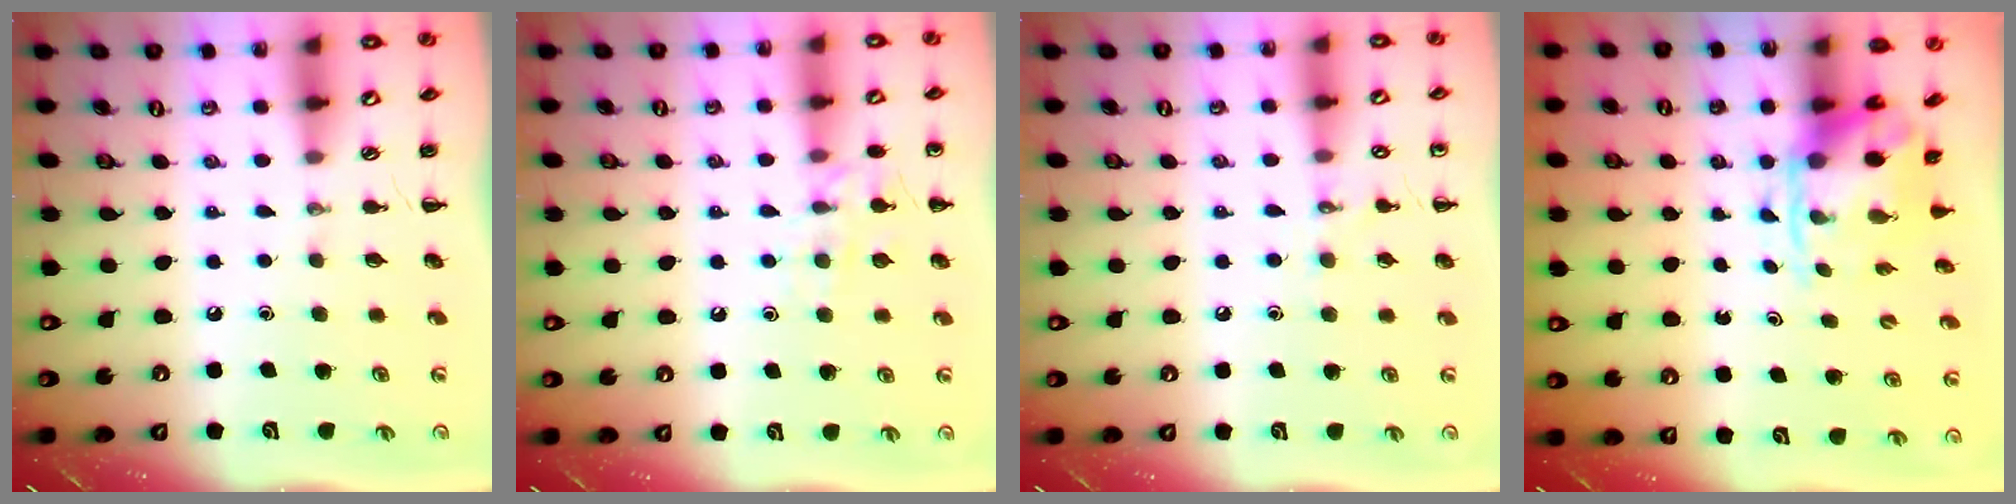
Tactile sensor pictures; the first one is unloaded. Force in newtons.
{"total": 9.1, "press": 9.1, "slide": 1.1}
{"total": 6.2, "press": 6.0, "slide": 1.8}
{"total": 3.7, "press": 3.7, "slide": 0.8}